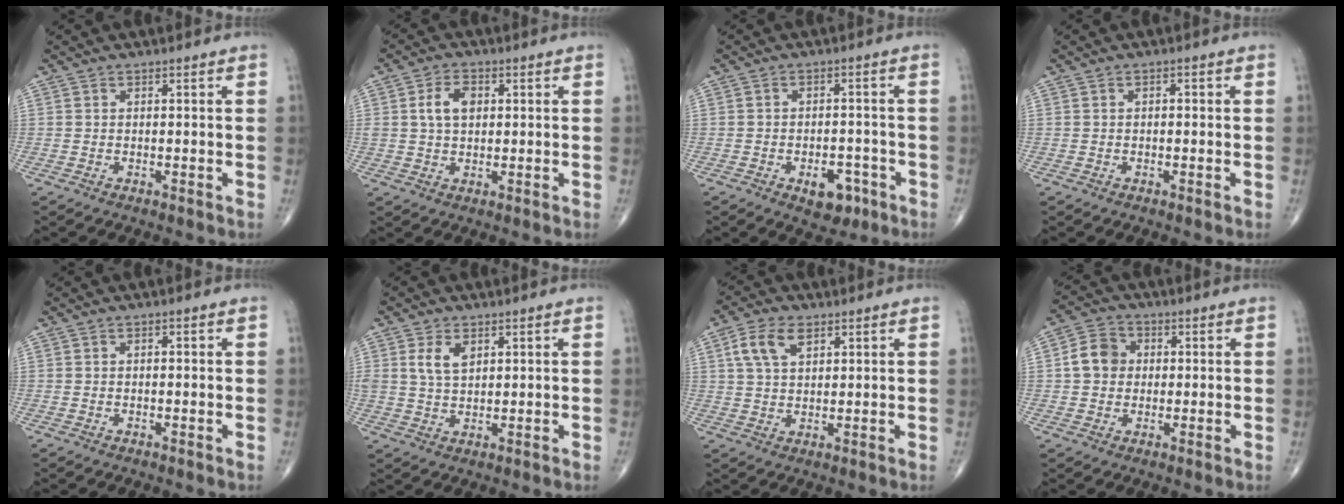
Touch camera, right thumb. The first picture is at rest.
{"total": 5.5, "force": [1.2, 3.5, 4.0], "torque": [-0.069, 0.004, 0.022]}
{"total": 6.4, "force": [-3.1, 3.8, 4.1], "torque": [-0.033, 0.018, -0.039]}
{"total": 0.8, "force": [0.1, 0.4, 0.7], "torque": [-0.010, 0.003, -0.001]}
{"total": 0.5, "force": [0.0, 0.2, 0.5], "torque": [-0.010, 0.001, 0.001]}
{"total": 4.8, "force": [1.9, 2.8, 3.4], "torque": [-0.057, -0.007, 0.041]}
{"total": 6.9, "force": [3.0, 3.9, 4.9], "torque": [-0.090, 0.000, 0.057]}
{"total": 6.5, "force": [0.5, 5.5, 3.4], "torque": [-0.049, 0.013, 0.001]}